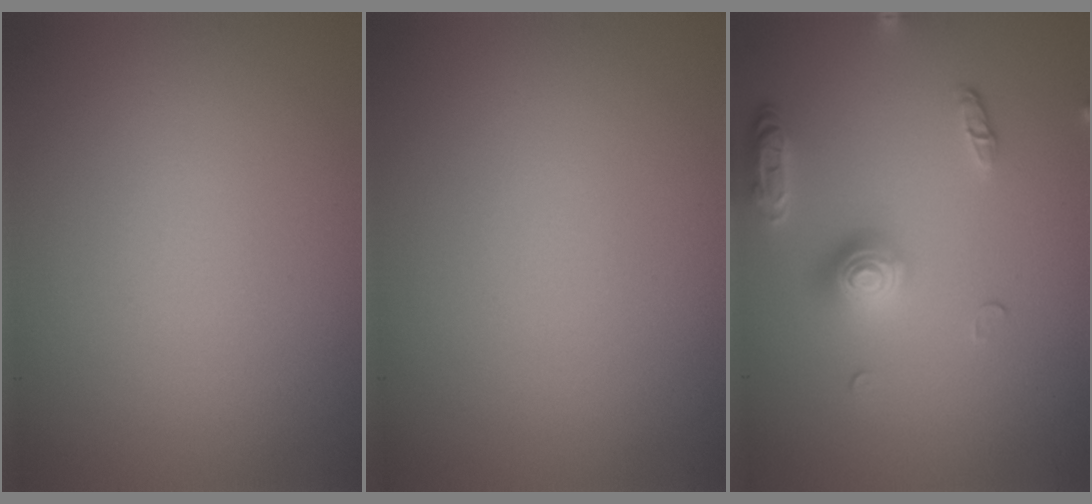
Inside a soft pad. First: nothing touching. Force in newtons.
{"total": 0.0}
{"total": 3.6, "press": 2.9, "slide": 2.2}